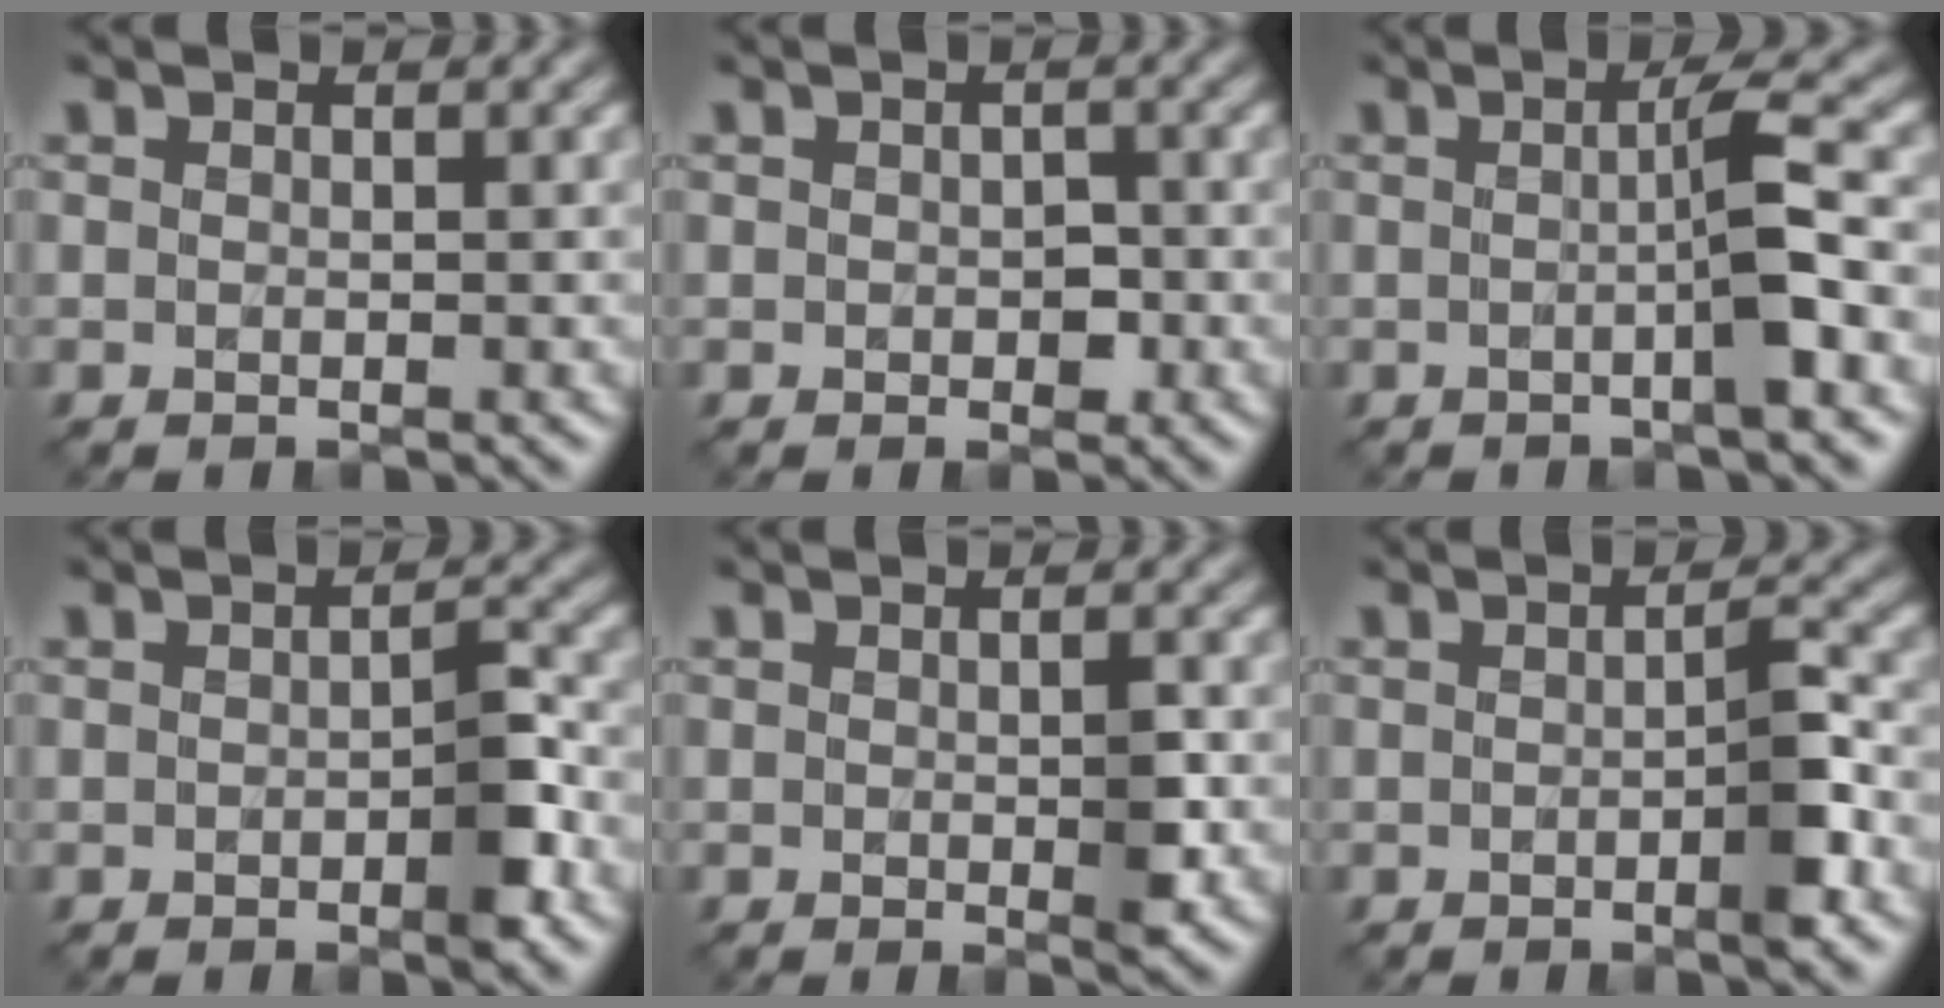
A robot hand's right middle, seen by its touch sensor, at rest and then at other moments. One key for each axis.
{"total": 1.3, "fx": -0.2, "fy": 1.0, "fz": 0.9, "tx": -0.014, "ty": -0.005, "tz": -0.004}
{"total": 3.7, "fx": -0.4, "fy": 0.4, "fz": 3.6, "tx": -0.053, "ty": 0.005, "tz": -0.014}
{"total": 2.6, "fx": -0.9, "fy": 0.8, "fz": 2.3, "tx": -0.032, "ty": 0.002, "tz": -0.015}
{"total": 1.8, "fx": -0.2, "fy": 0.4, "fz": 1.7, "tx": -0.025, "ty": -0.004, "tz": -0.004}
{"total": 2.7, "fx": -0.9, "fy": 0.5, "fz": 2.5, "tx": -0.038, "ty": 0.003, "tz": -0.015}